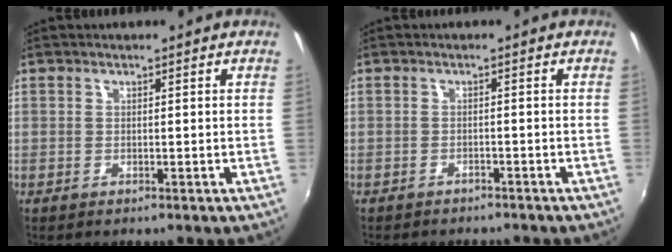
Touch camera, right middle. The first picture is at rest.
{"total": 3.3, "force": [-3.0, 1.0, 0.8], "torque": [-0.027, -0.012, -0.044]}